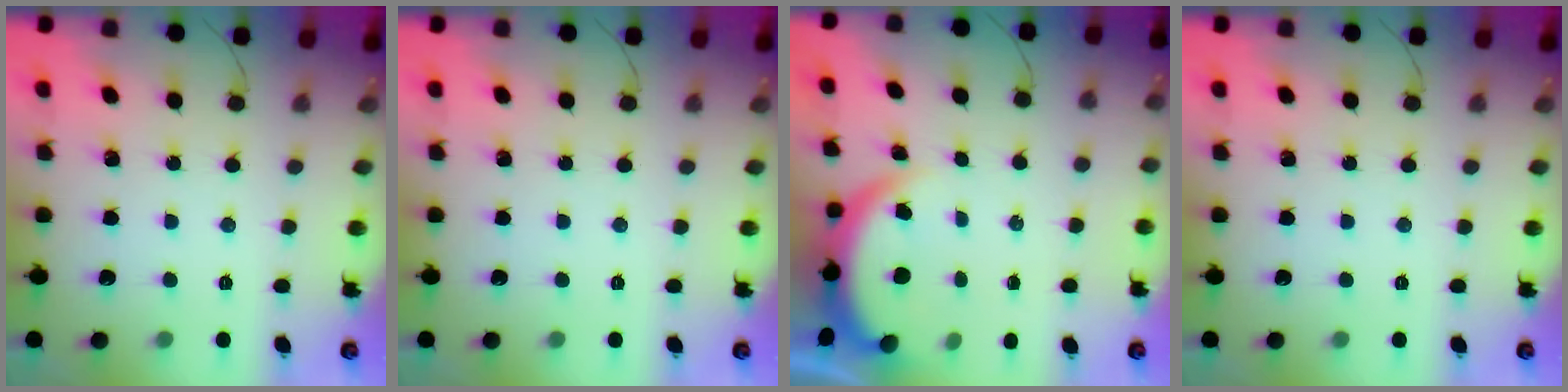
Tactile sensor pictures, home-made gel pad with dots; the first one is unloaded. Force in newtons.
{"total": 0.0}
{"total": 3.9, "press": 3.9, "slide": 0.2}
{"total": 0.0}